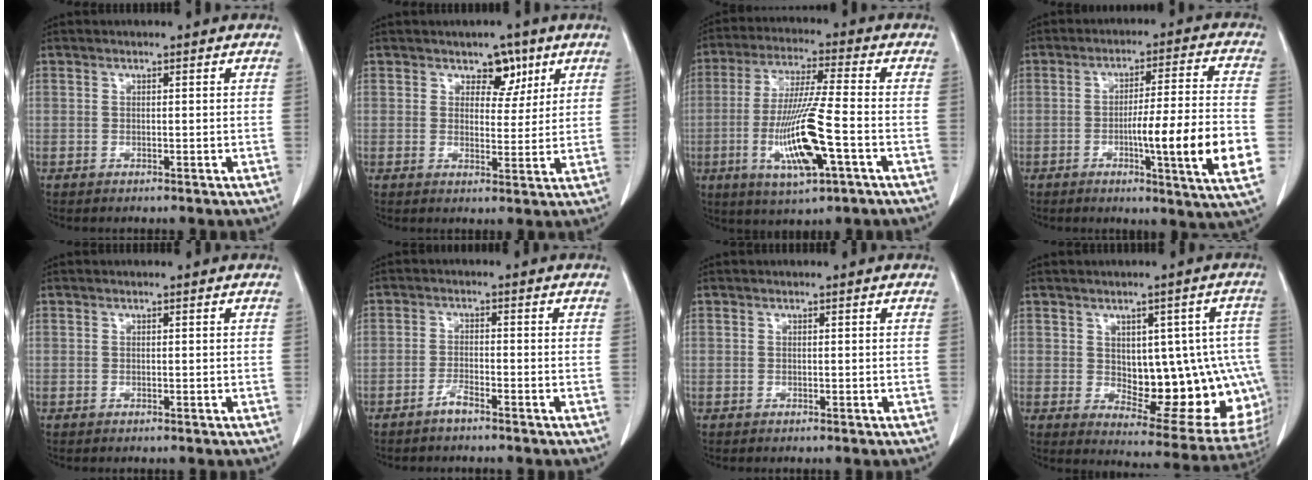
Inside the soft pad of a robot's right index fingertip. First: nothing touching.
{"total": 4.4, "force": [2.6, 2.8, 2.2], "torque": [-0.020, 0.002, 0.039]}
{"total": 13.5, "force": [-3.9, 0.8, 12.9], "torque": [-0.258, -0.017, -0.072]}
{"total": 14.7, "force": [-3.7, -0.6, 14.3], "torque": [-0.210, -0.015, -0.059]}
{"total": 0.0}
{"total": 2.1, "force": [-1.7, 0.1, 1.2], "torque": [-0.027, -0.002, -0.032]}
{"total": 0.0}
{"total": 17.5, "force": [-0.9, 8.0, 15.5], "torque": [-0.142, 0.018, 0.016]}